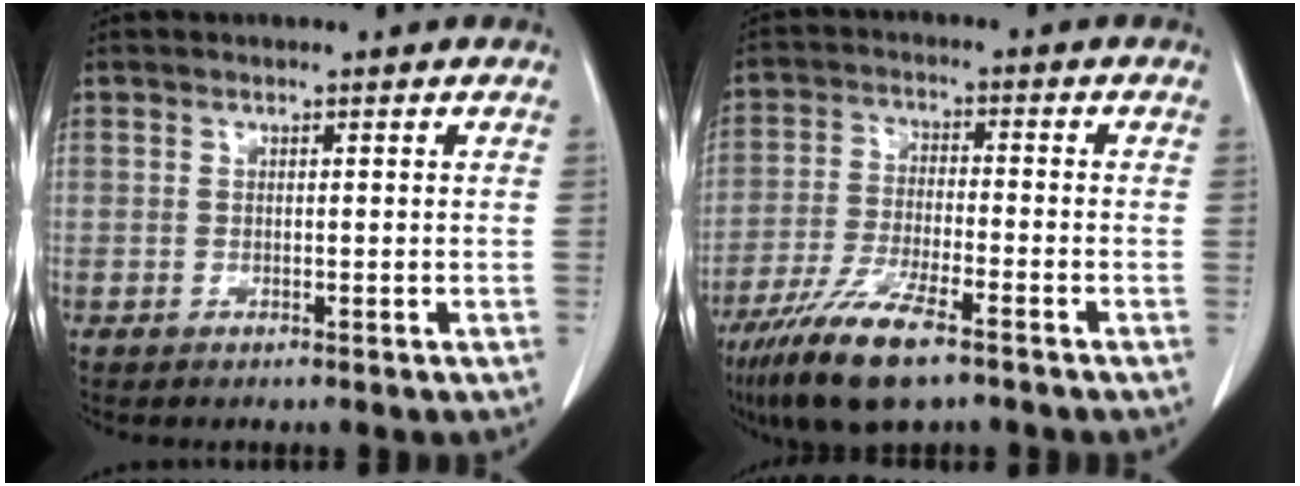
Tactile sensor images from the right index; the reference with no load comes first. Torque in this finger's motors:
{"motor_torque": [0.77, -0.75, 0.58, 0.19]}